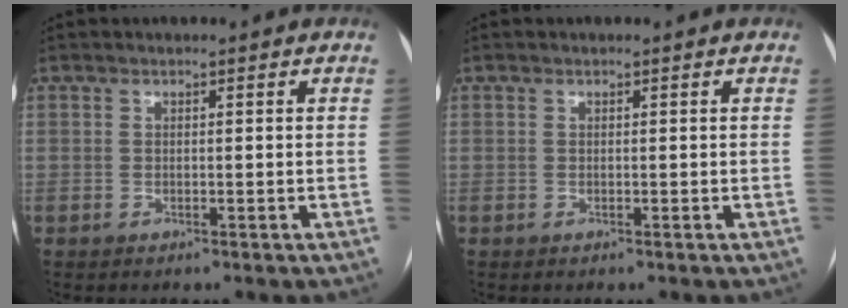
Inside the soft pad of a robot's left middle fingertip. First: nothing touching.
{"total": 0.0}